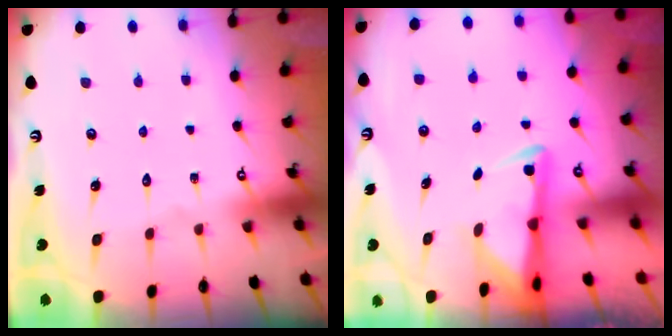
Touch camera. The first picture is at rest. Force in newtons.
{"total": 3.0, "press": 2.9, "slide": 0.7}